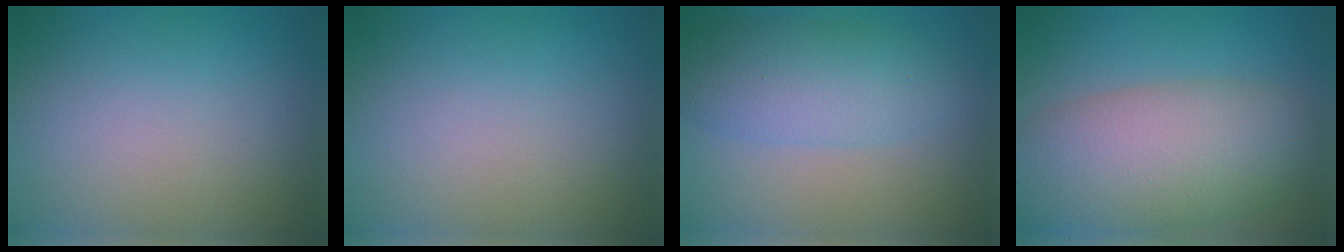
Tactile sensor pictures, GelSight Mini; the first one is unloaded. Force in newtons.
{"total": 0.0}
{"total": 5.2, "press": 5.2, "slide": 0.2}
{"total": 10.1, "press": 10.1, "slide": 0.3}